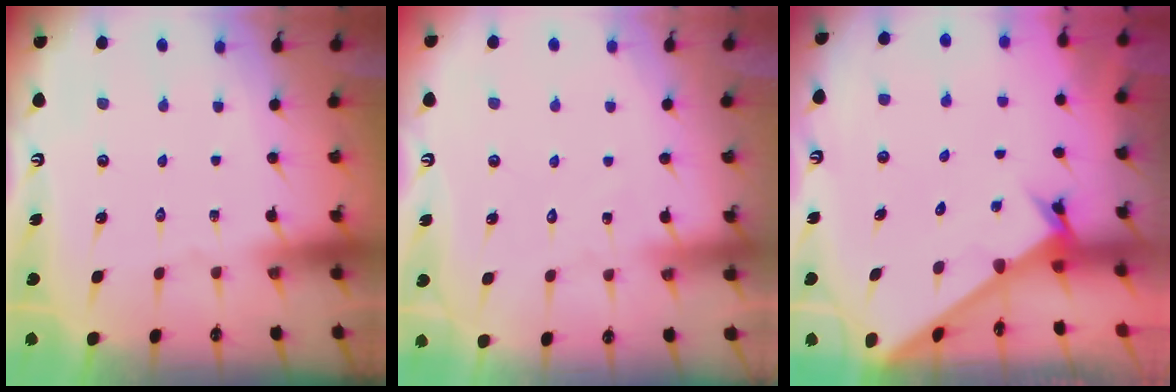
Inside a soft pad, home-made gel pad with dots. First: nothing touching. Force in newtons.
{"total": 5.5, "press": 5.5, "slide": 0.5}
{"total": 2.7, "press": 2.7, "slide": 0.2}